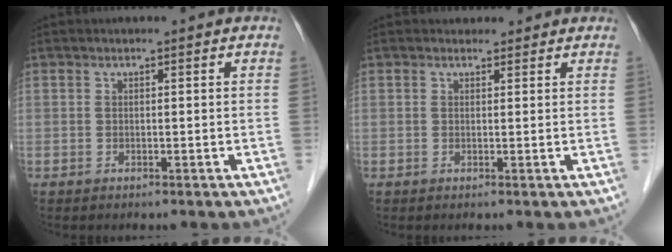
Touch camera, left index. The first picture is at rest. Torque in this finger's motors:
{"motor_torque": [0.90, -0.98, 0.05, -0.01]}